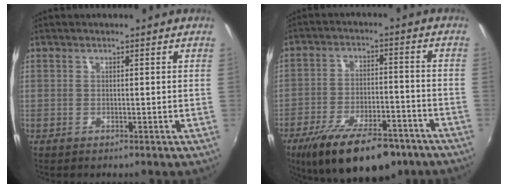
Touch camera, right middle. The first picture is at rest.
{"total": 18.7, "force": [-13.1, 7.1, 11.4], "torque": [-0.212, -0.029, -0.194]}